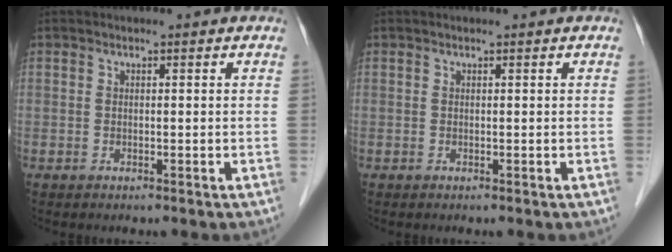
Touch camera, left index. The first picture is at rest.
{"total": 0.0}